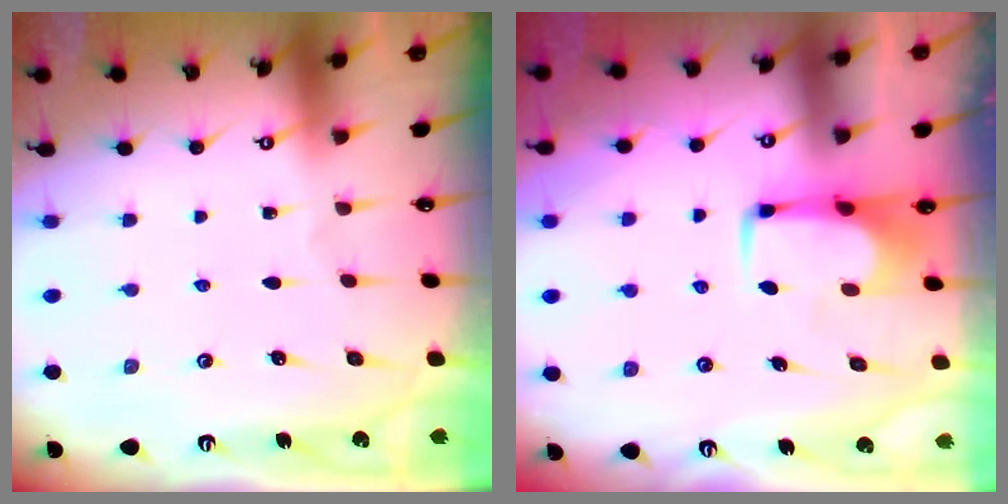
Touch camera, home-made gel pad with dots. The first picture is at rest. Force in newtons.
{"total": 1.6, "press": 1.4, "slide": 0.6}